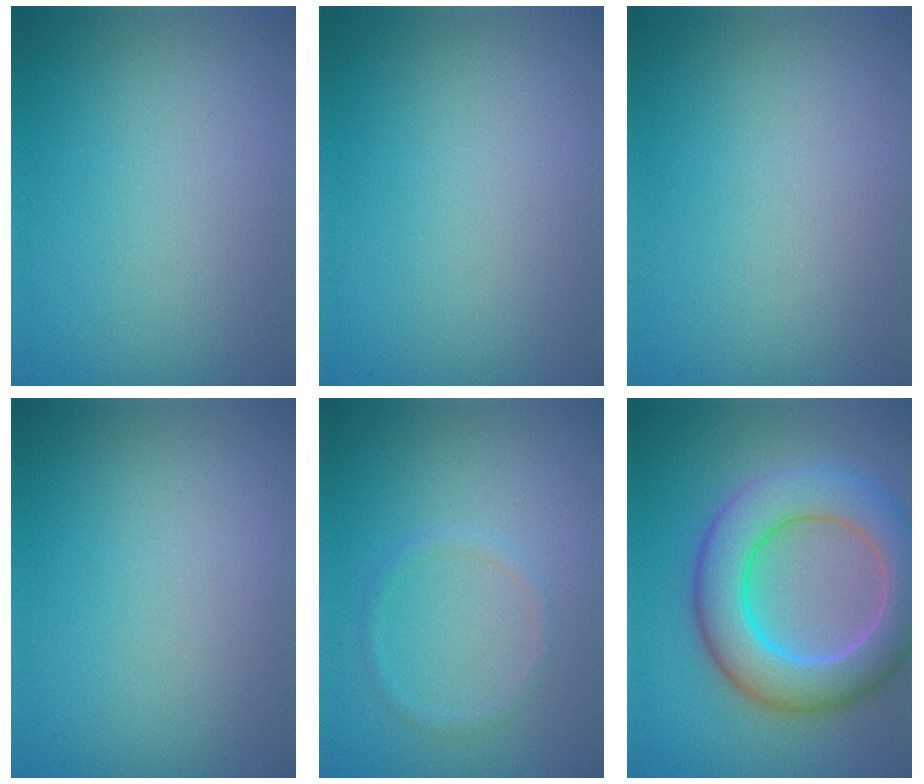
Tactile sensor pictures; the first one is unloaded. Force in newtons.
{"total": 0.0}
{"total": 0.0}
{"total": 0.0}
{"total": 1.0, "press": 0.9, "slide": 0.0}
{"total": 8.6, "press": 8.6, "slide": 0.4}